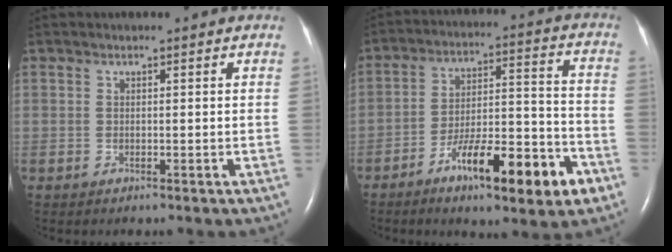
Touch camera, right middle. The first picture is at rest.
{"total": 15.6, "force": [-8.2, 3.0, 12.9], "torque": [-0.202, 0.009, -0.123]}